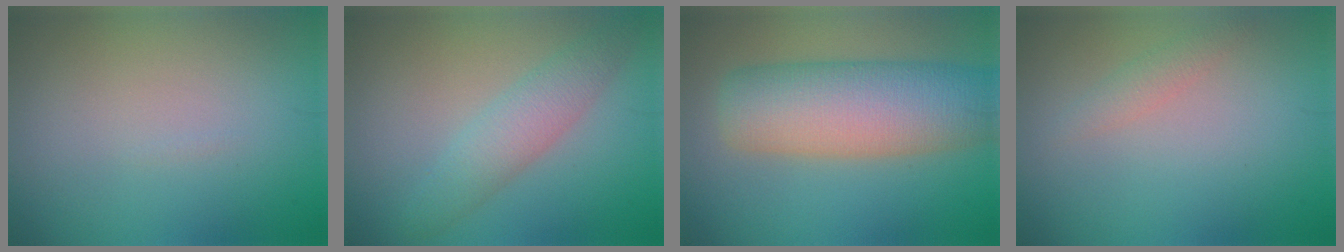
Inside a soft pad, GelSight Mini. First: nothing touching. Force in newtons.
{"total": 3.2, "press": 3.2, "slide": 0.0}
{"total": 9.3, "press": 9.3, "slide": 0.4}
{"total": 1.3, "press": 1.3, "slide": 0.1}